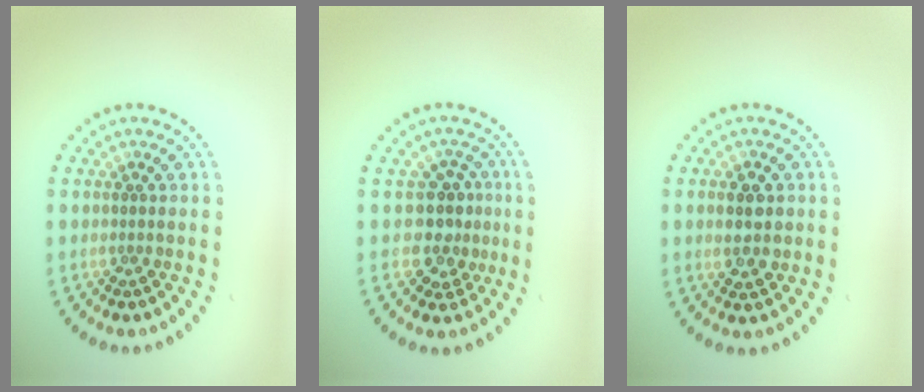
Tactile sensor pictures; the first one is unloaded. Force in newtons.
{"total": 3.2, "press": 2.7, "slide": 1.7}
{"total": 2.6, "press": 2.6, "slide": 0.4}